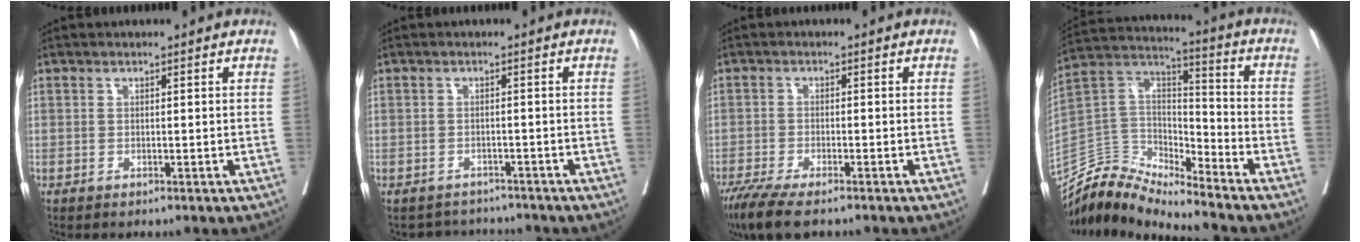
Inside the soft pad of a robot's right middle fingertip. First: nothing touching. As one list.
[{"total": 4.0, "force": [-3.8, 1.1, -0.9], "torque": [0.011, 0.010, -0.053]}, {"total": 8.1, "force": [-6.2, 1.7, 5.0], "torque": [-0.088, -0.020, -0.103]}, {"total": 11.6, "force": [-11.5, 1.0, 0.4], "torque": [-0.005, 0.074, -0.225]}]